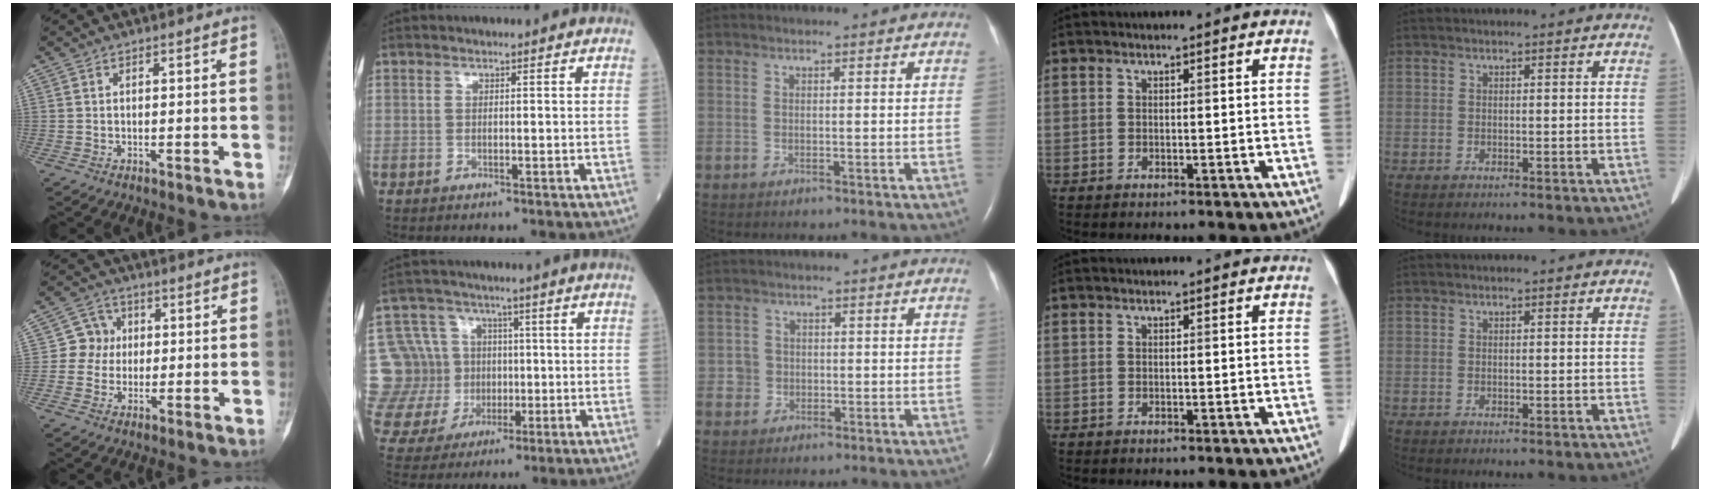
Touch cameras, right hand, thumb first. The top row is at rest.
{"thumb": {"total": 5.4, "force": [0.2, 5.3, 1.3], "torque": [0.018, 0.012, -0.005]}, "index": {"total": 14.0, "force": [0.5, 13.5, 3.5], "torque": [-0.106, 0.049, 0.029]}, "middle": {"total": 2.4, "force": [-0.4, 2.4, 0.2], "torque": [0.000, 0.006, -0.004]}}